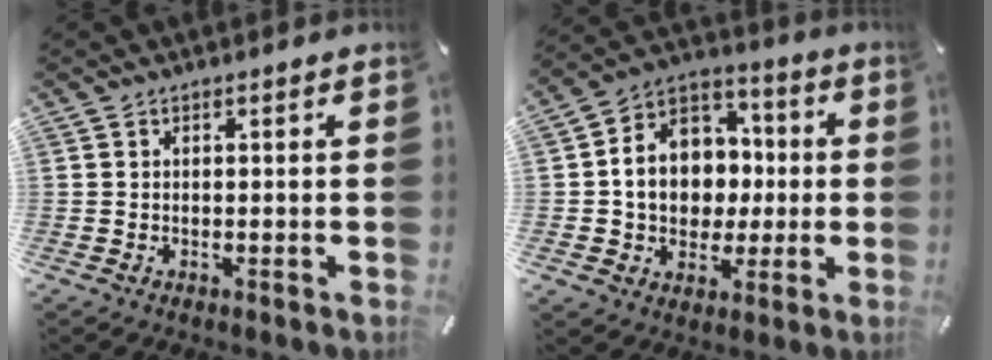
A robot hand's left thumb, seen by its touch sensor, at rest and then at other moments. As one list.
[{"total": 13.4, "force": [-1.1, 11.9, 6.1], "torque": [-0.118, 0.006, -0.015]}]